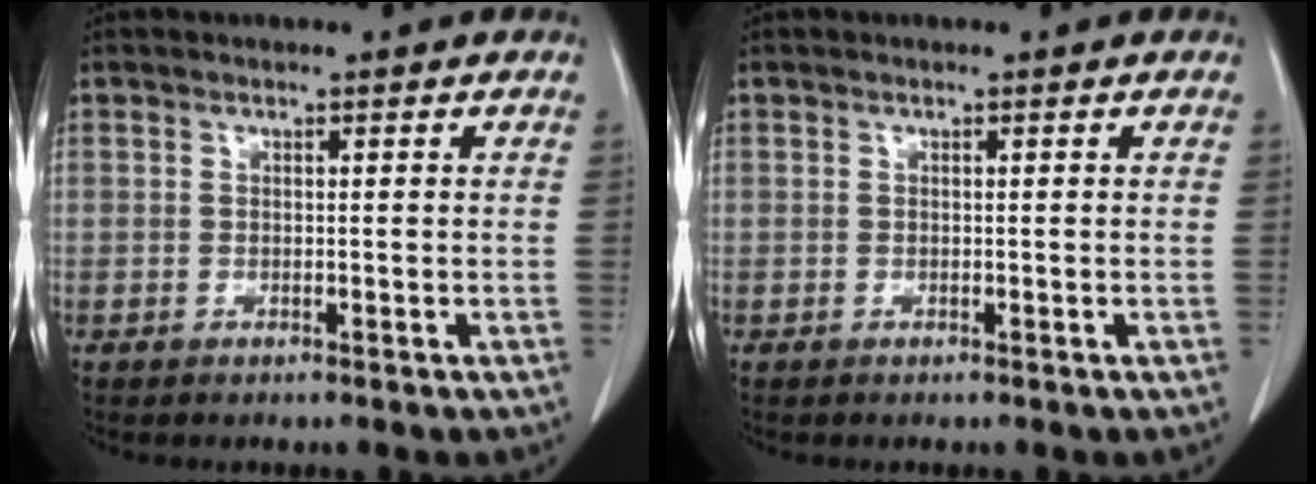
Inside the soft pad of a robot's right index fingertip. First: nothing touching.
{"total": 0.0}